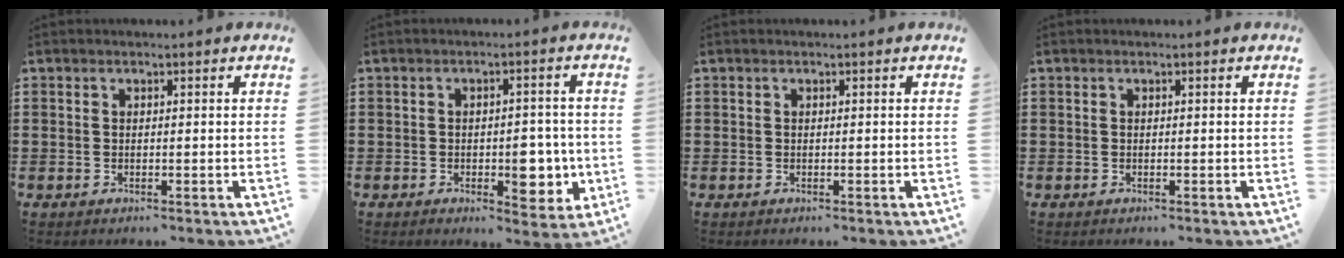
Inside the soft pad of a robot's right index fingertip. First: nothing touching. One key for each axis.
{"total": 6.2, "fx": -1.8, "fy": 3.1, "fz": 5.0, "tx": -0.059, "ty": 0.000, "tz": -0.032}
{"total": 0.0}
{"total": 0.0}